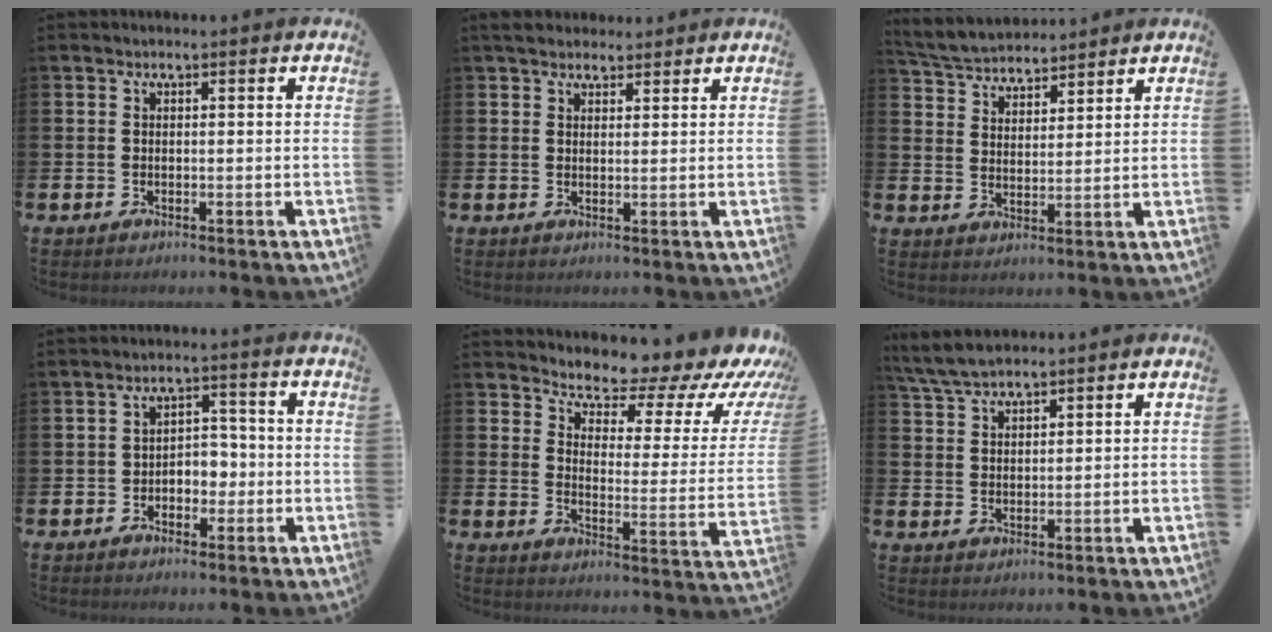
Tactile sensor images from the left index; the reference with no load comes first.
{"total": 3.6, "force": [3.3, 1.4, 0.6], "torque": [-0.013, -0.008, 0.060]}
{"total": 4.9, "force": [4.8, 0.9, 0.1], "torque": [-0.023, -0.028, 0.086]}
{"total": 3.1, "force": [-1.2, 2.5, 1.4], "torque": [-0.027, 0.007, -0.031]}
{"total": 8.0, "force": [7.4, 2.4, 2.0], "torque": [-0.037, -0.073, 0.115]}
{"total": 5.0, "force": [4.6, 1.0, 1.6], "torque": [-0.051, -0.007, 0.088]}